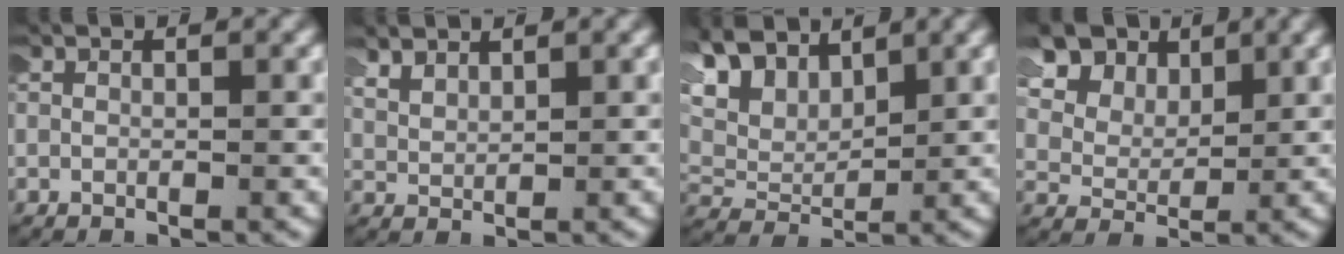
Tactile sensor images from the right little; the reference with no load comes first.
{"total": 1.8, "force": [1.5, 0.6, 0.6], "torque": [-0.022, -0.002, 0.037]}
{"total": 8.9, "force": [3.4, 6.3, 5.3], "torque": [-0.128, 0.001, 0.054]}
{"total": 10.1, "force": [5.5, 6.7, 5.3], "torque": [-0.106, 0.031, 0.072]}